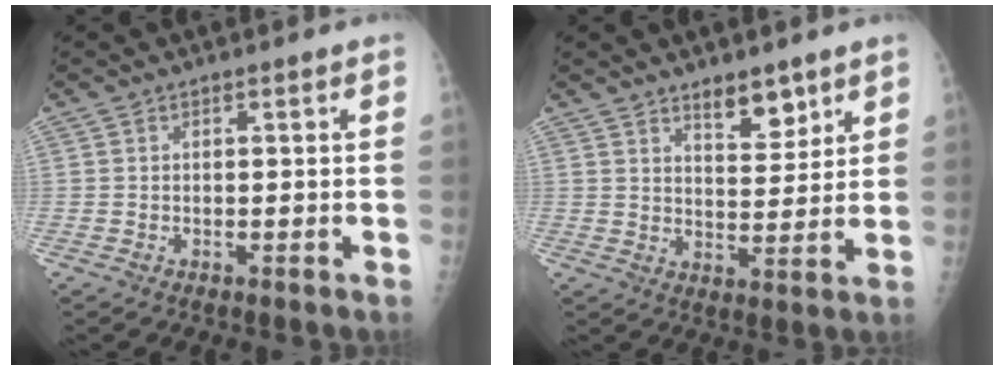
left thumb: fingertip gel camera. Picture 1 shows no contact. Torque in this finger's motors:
{"motor_torque": [0.11, -0.01, 0.26, -0.03, 0.02]}